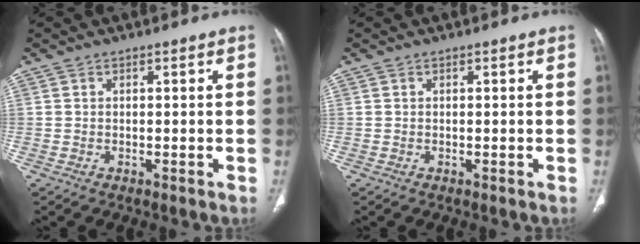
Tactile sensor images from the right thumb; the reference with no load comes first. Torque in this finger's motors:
{"motor_torque": [0.00, 0.00, -0.02, 0.00, 0.00]}